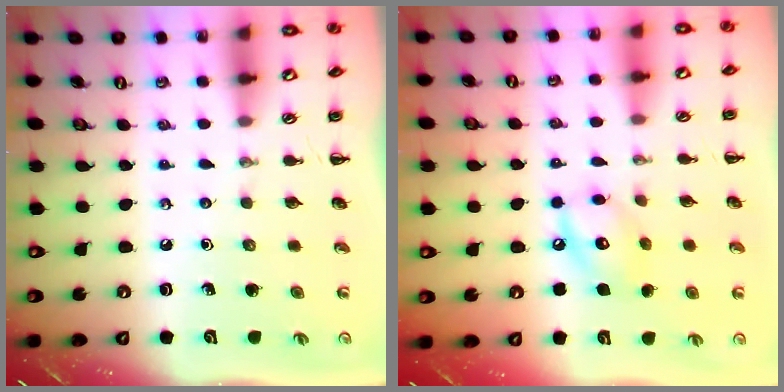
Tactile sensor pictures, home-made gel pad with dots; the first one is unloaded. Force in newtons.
{"total": 9.9, "press": 9.9, "slide": 0.5}